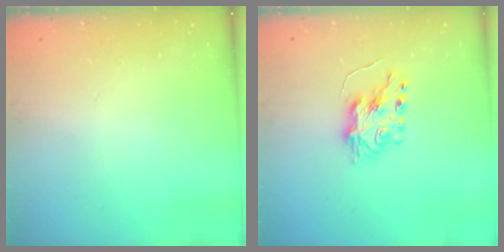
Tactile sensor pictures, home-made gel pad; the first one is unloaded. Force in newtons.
{"total": 8.7, "press": 8.6, "slide": 0.9}